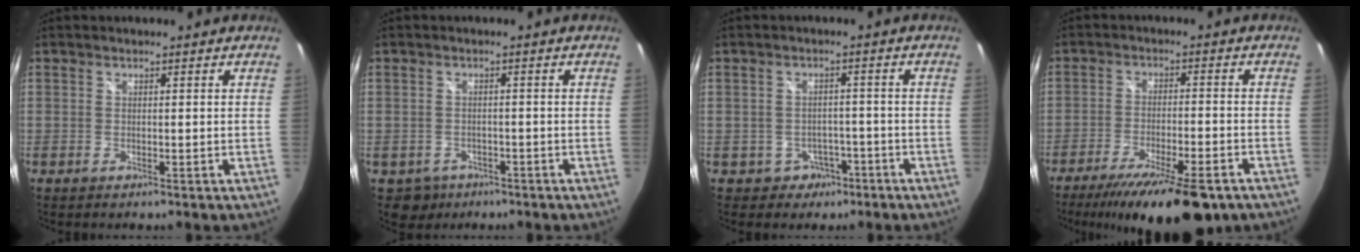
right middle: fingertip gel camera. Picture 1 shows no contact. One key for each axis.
{"total": 3.7, "fx": -2.0, "fy": 3.1, "fz": 0.5, "tx": -0.022, "ty": 0.002, "tz": -0.025}
{"total": 3.9, "fx": -2.1, "fy": 3.3, "fz": 0.3, "tx": -0.015, "ty": 0.018, "tz": -0.018}
{"total": 17.8, "fx": -13.2, "fy": 4.3, "fz": 11.1, "tx": -0.200, "ty": -0.041, "tz": -0.200}